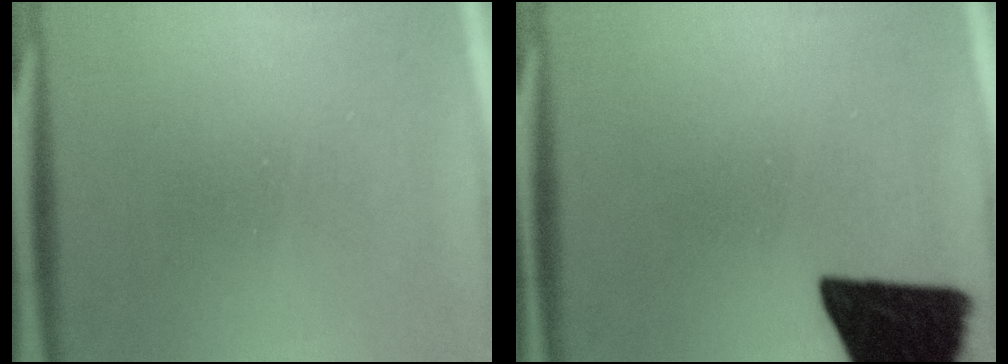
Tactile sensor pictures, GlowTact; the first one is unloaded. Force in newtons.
{"total": 18.1}